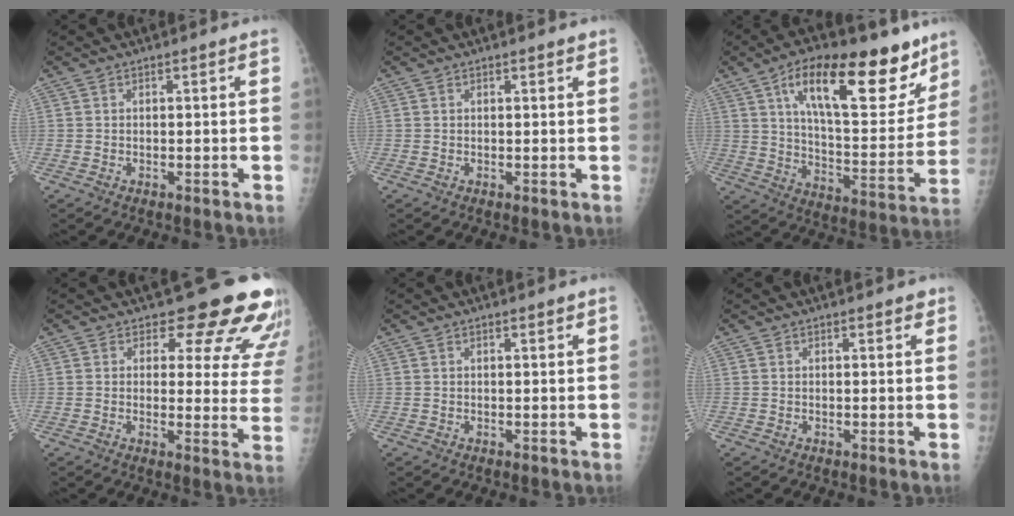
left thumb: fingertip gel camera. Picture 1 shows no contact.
{"total": 1.1, "force": [0.8, 0.3, 0.6], "torque": [-0.006, -0.003, 0.011]}
{"total": 25.6, "force": [14.4, 10.2, 18.5], "torque": [-0.231, -0.044, 0.227]}
{"total": 15.2, "force": [13.0, 5.8, 5.5], "torque": [-0.010, -0.100, 0.126]}
{"total": 1.1, "force": [0.8, 0.3, 0.7], "torque": [-0.009, -0.002, 0.011]}
{"total": 1.4, "force": [1.0, 0.6, 0.8], "torque": [-0.002, -0.004, 0.011]}